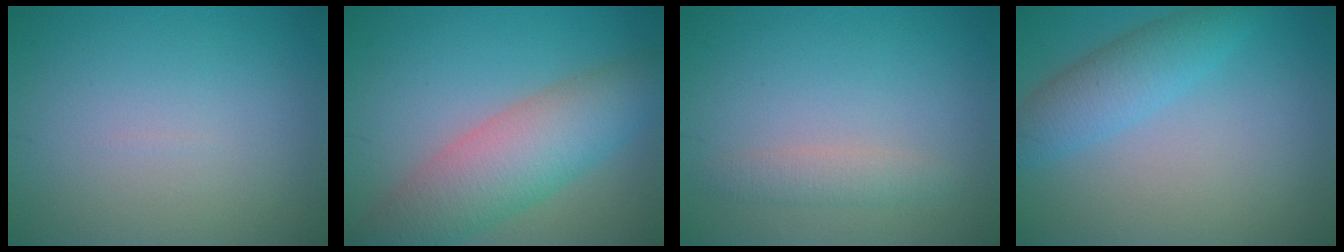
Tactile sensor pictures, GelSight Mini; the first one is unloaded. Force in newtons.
{"total": 7.5, "press": 7.5, "slide": 0.3}
{"total": 1.8, "press": 1.8, "slide": 0.2}
{"total": 3.8, "press": 3.8, "slide": 0.1}